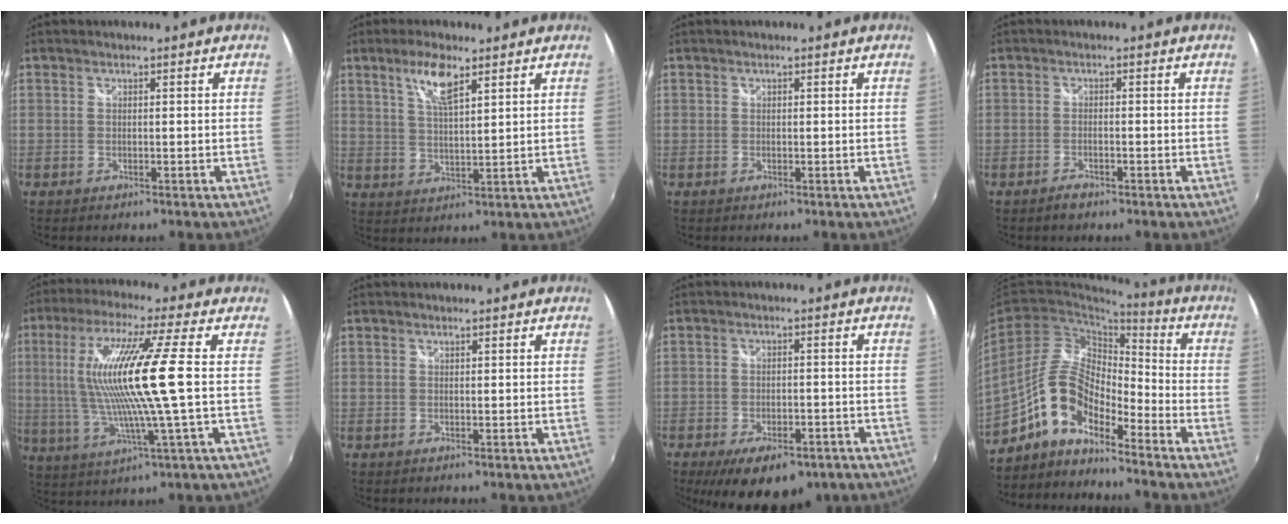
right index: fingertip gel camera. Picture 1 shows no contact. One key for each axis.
{"total": 6.8, "fx": 4.1, "fy": 1.7, "fz": 5.1, "tx": -0.095, "ty": 0.003, "tz": 0.080}
{"total": 0.0}
{"total": 1.9, "fx": -1.5, "fy": 0.7, "fz": 1.0, "tx": -0.022, "ty": -0.001, "tz": -0.027}
{"total": 16.0, "fx": 1.4, "fy": 0.4, "fz": 15.9, "tx": -0.295, "ty": -0.001, "tz": 0.033}
{"total": 0.0}
{"total": 14.1, "fx": -9.5, "fy": 6.0, "fz": 8.5, "tx": -0.167, "ty": -0.026, "tz": -0.126}
{"total": 9.9, "fx": -7.1, "fy": 3.9, "fz": 5.7, "tx": -0.119, "ty": 0.024, "tz": -0.144}